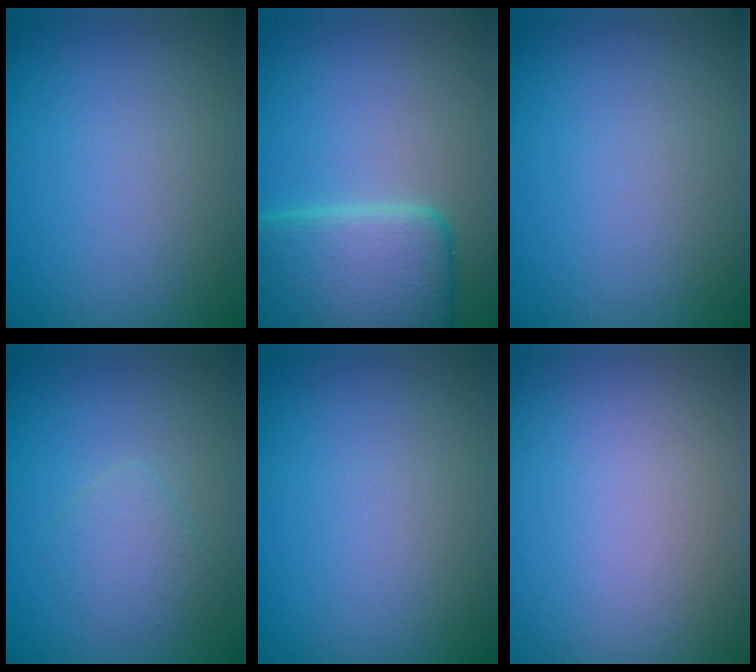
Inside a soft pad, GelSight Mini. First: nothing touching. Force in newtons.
{"total": 7.6, "press": 7.6, "slide": 0.5}
{"total": 0.0}
{"total": 1.8, "press": 1.8, "slide": 0.1}
{"total": 0.0}
{"total": 0.5, "press": 0.5, "slide": 0.0}